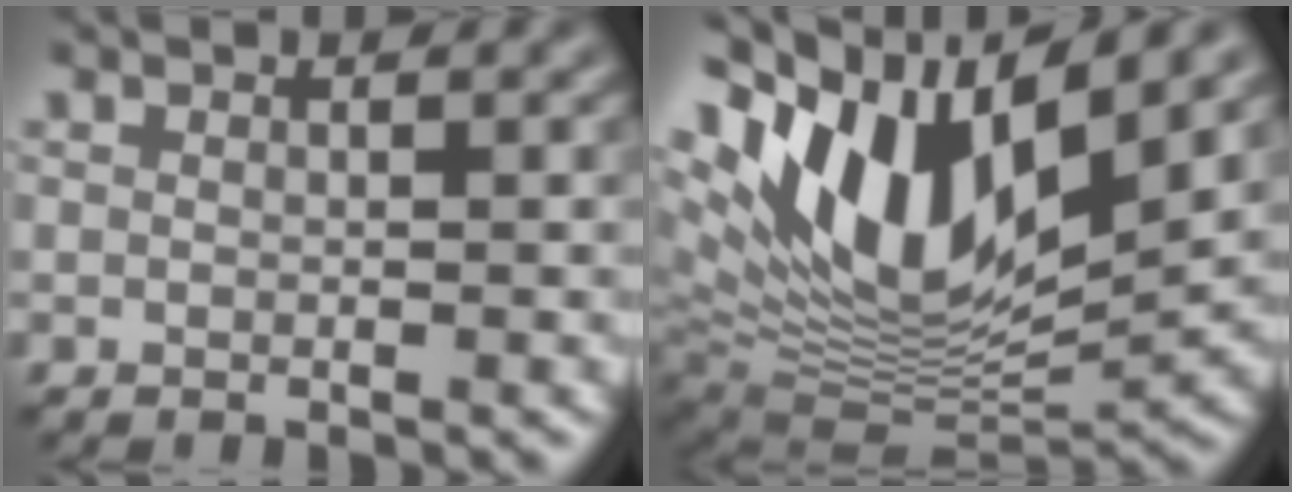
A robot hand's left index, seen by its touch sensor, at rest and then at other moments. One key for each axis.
{"total": 14.8, "fx": 5.7, "fy": 6.7, "fz": 11.9, "tx": -0.221, "ty": 0.008, "tz": 0.105}